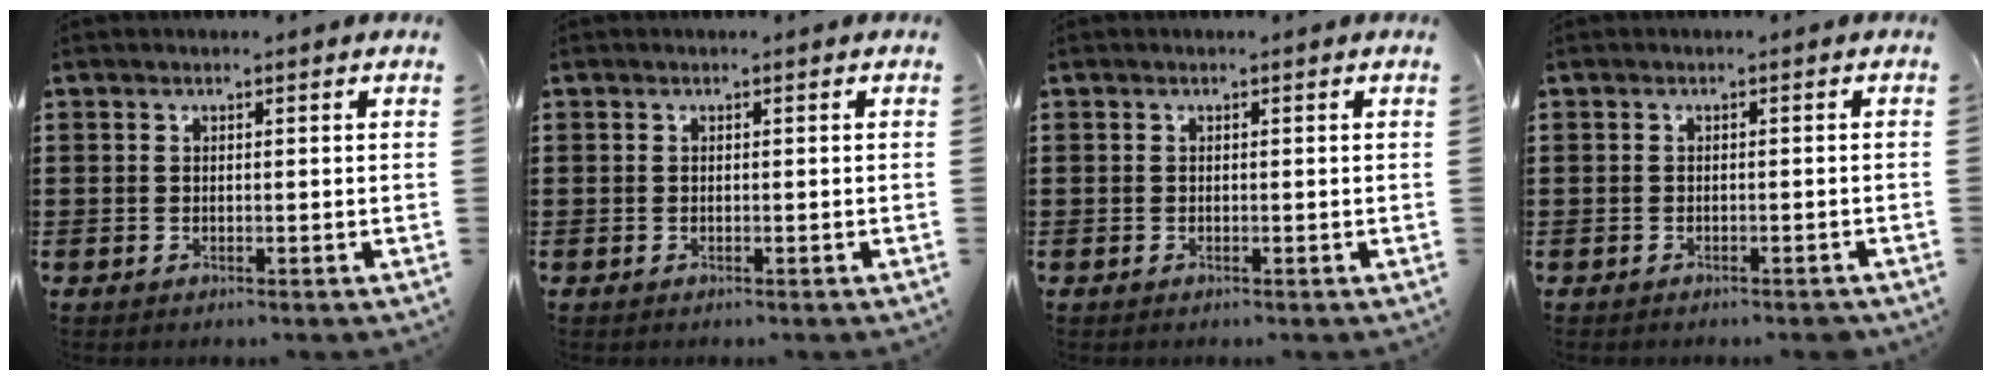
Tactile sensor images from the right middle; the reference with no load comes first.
{"total": 0.0}
{"total": 0.0}
{"total": 1.1, "force": [-1.0, 0.5, 0.1], "torque": [-0.004, 0.003, -0.024]}